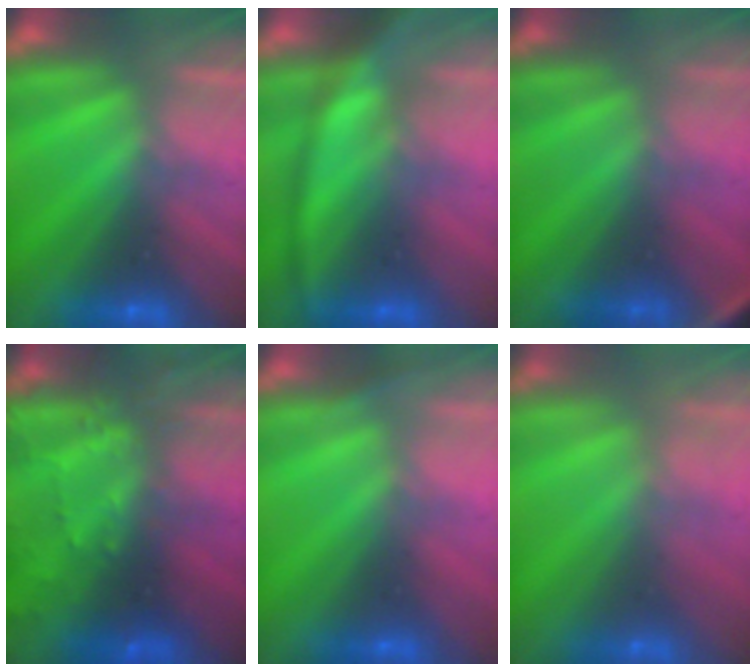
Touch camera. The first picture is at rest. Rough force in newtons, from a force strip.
{"total": 3.1}
{"total": 2.8}
{"total": 8.3}
{"total": 3.8}
{"total": 2.7}